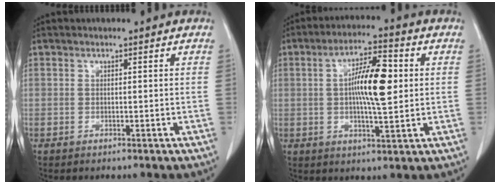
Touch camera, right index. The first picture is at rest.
{"total": 10.0, "force": [1.1, 2.0, 9.7], "torque": [-0.172, 0.010, 0.015]}